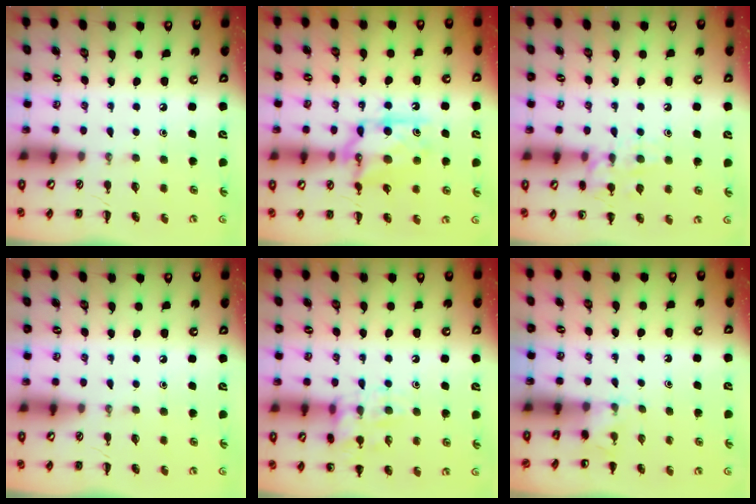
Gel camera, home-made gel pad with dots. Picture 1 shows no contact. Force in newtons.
{"total": 12.5, "press": 12.5, "slide": 0.4}
{"total": 11.2, "press": 11.2, "slide": 0.8}
{"total": 0.0}
{"total": 14.3, "press": 14.2, "slide": 1.8}
{"total": 2.6, "press": 2.4, "slide": 1.0}